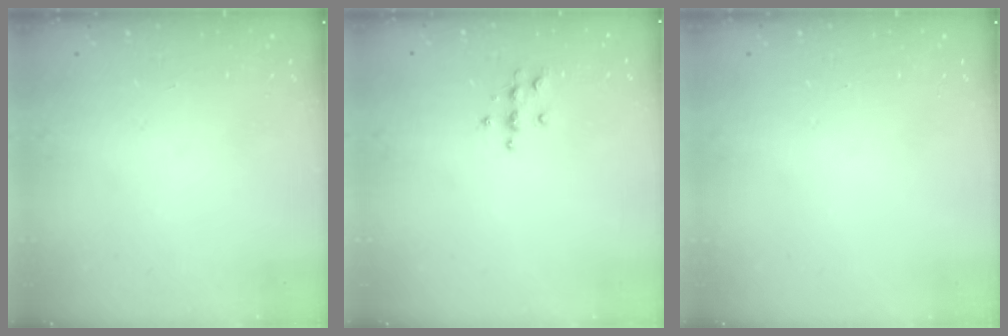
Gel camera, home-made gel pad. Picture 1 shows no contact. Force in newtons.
{"total": 4.8, "press": 4.8, "slide": 0.6}
{"total": 0.0}